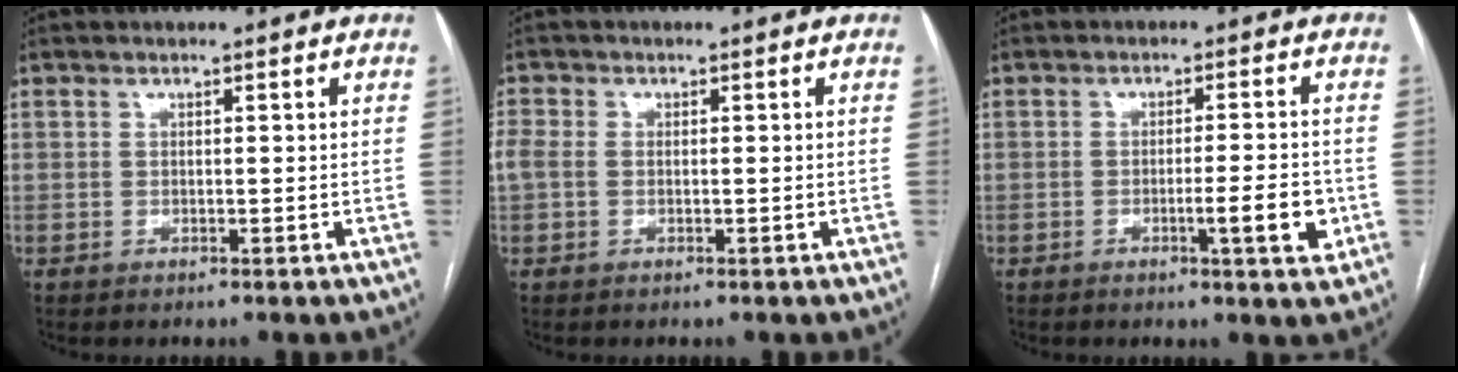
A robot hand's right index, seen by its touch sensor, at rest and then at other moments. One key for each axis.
{"total": 3.1, "fx": -0.3, "fy": 2.4, "fz": 2.1, "tx": -0.072, "ty": 0.013, "tz": -0.004}
{"total": 5.7, "fx": -1.9, "fy": 0.3, "fz": 5.3, "tx": -0.077, "ty": -0.003, "tz": -0.025}